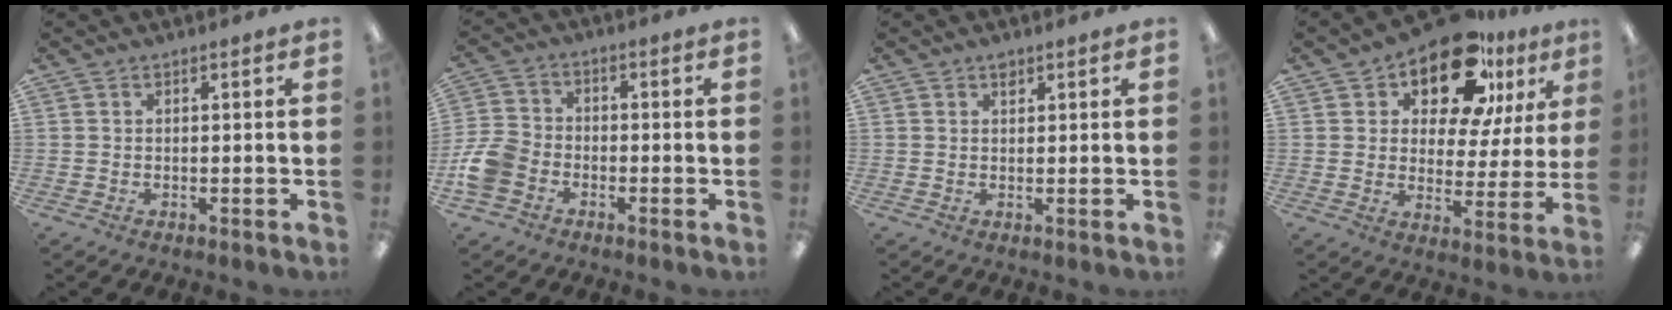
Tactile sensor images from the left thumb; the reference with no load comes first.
{"total": 8.7, "force": [-3.7, 6.5, 4.3], "torque": [-0.094, 0.032, -0.069]}
{"total": 1.5, "force": [1.0, 0.8, 0.7], "torque": [-0.007, -0.002, 0.017]}
{"total": 16.6, "force": [12.0, 7.5, 8.6], "torque": [-0.143, -0.070, 0.209]}